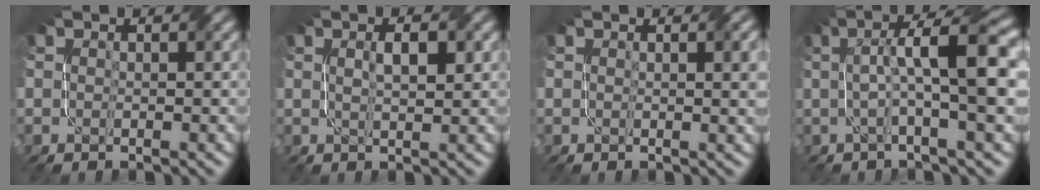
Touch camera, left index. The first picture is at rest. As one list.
[{"total": 2.3, "force": [0.7, 0.5, 2.2], "torque": [-0.033, -0.001, 0.014]}, {"total": 2.8, "force": [0.8, 0.8, 2.6], "torque": [-0.024, 0.005, 0.011]}, {"total": 7.8, "force": [1.3, 1.3, 7.5], "torque": [-0.112, 0.016, 0.017]}]